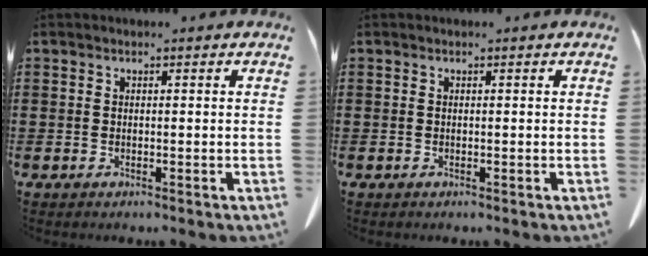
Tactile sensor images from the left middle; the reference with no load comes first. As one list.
[{"total": 0.0}]